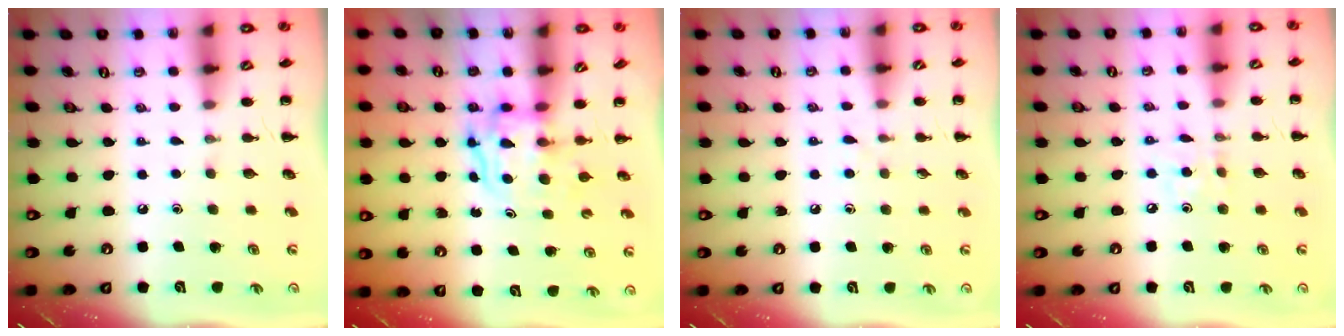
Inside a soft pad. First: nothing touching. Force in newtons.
{"total": 3.5, "press": 3.4, "slide": 0.3}
{"total": 3.9, "press": 3.5, "slide": 1.7}
{"total": 4.2, "press": 4.2, "slide": 0.7}